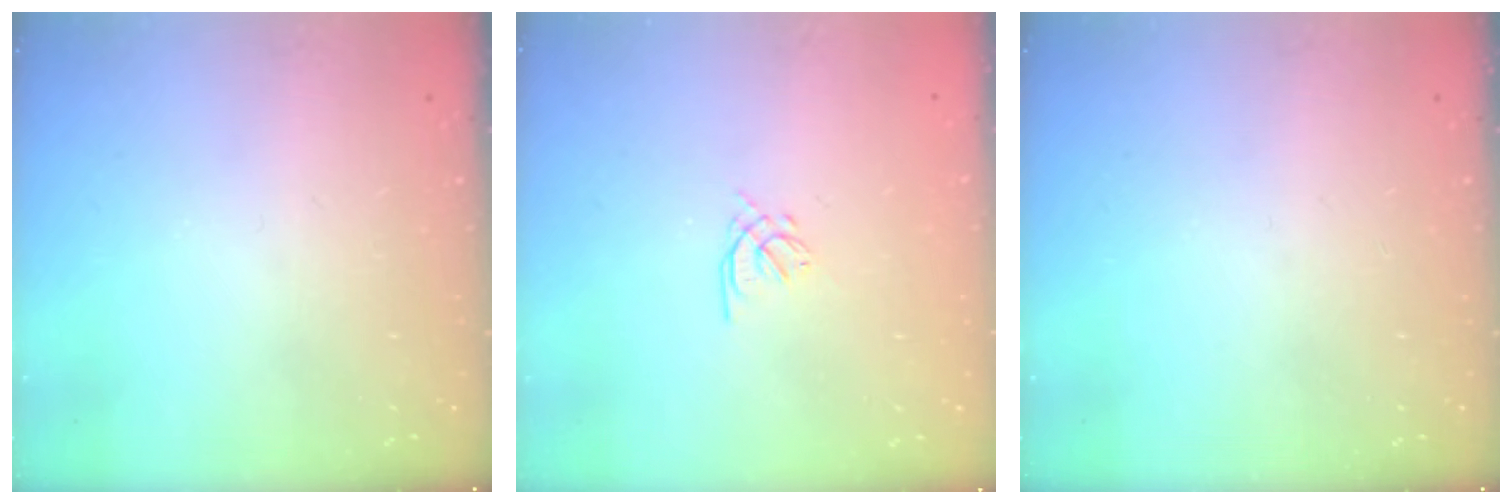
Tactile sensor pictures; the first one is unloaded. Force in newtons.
{"total": 1.4, "press": 1.3, "slide": 0.5}
{"total": 0.0}